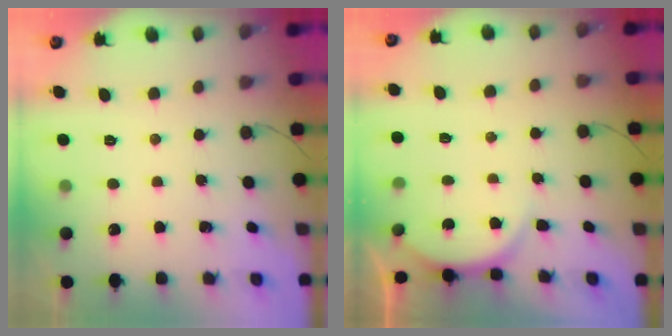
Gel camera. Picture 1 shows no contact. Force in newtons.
{"total": 4.5, "press": 4.4, "slide": 0.6}